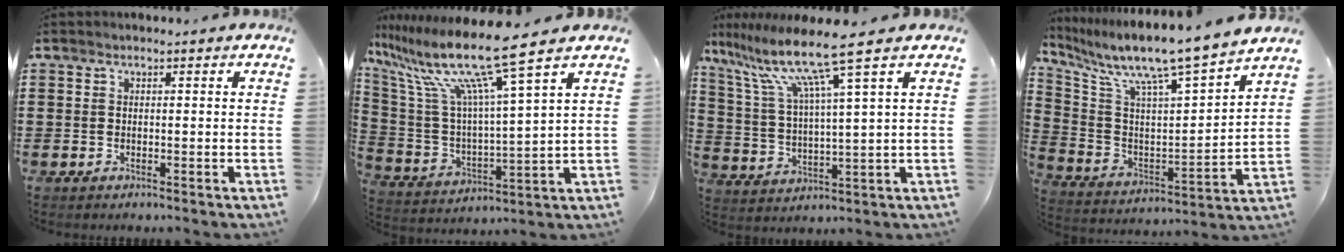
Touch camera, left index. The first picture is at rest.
{"total": 13.6, "force": [10.2, -0.1, 8.9], "torque": [-0.210, -0.061, 0.167]}
{"total": 10.8, "force": [7.2, -0.3, 8.0], "torque": [-0.181, -0.032, 0.117]}
{"total": 9.2, "force": [8.0, -0.5, 4.4], "torque": [-0.113, -0.077, 0.122]}